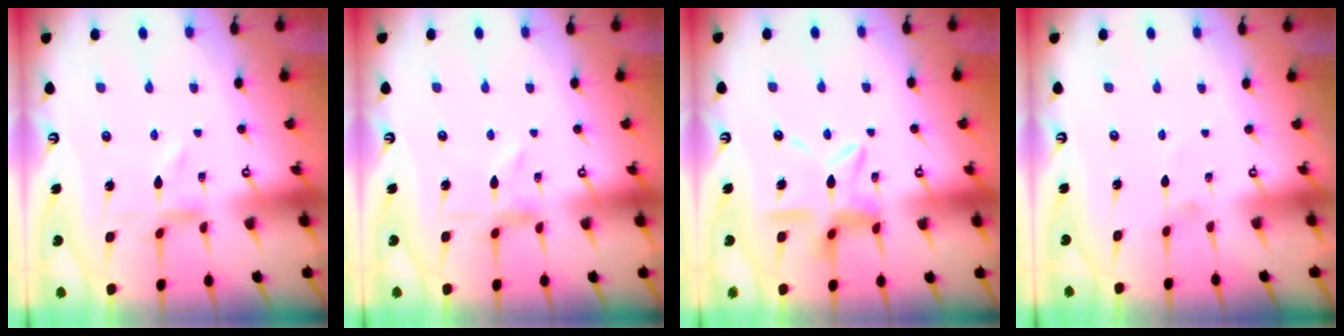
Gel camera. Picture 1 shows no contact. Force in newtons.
{"total": 1.2, "press": 1.1, "slide": 0.3}
{"total": 11.9, "press": 11.8, "slide": 1.2}
{"total": 0.0}